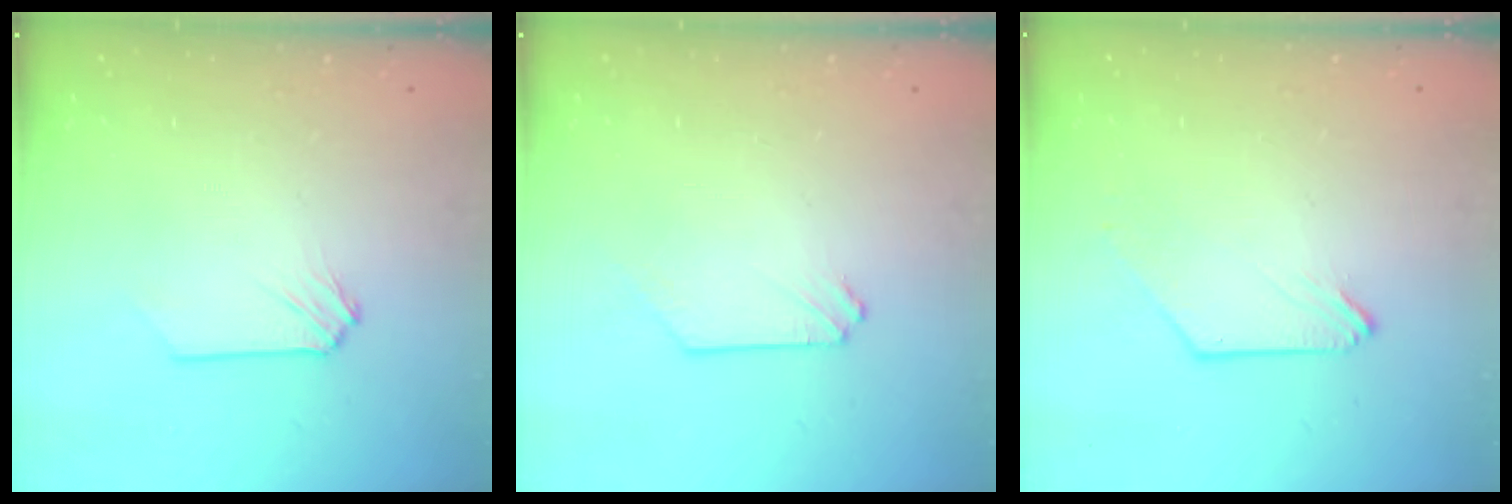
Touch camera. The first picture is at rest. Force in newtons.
{"total": 0.0}
{"total": 0.0}